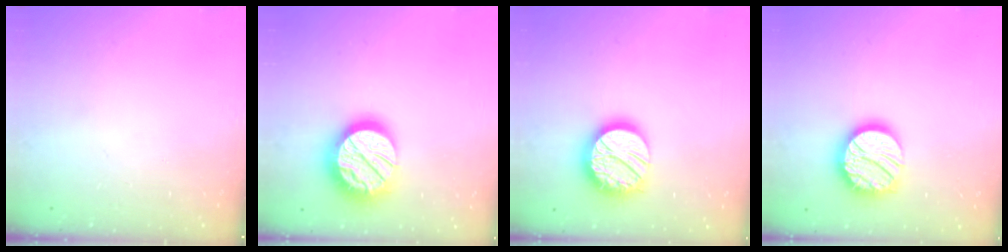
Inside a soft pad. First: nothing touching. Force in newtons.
{"total": 19.9, "press": 19.8, "slide": 1.5}
{"total": 18.8, "press": 18.7, "slide": 1.2}
{"total": 17.8, "press": 17.7, "slide": 1.2}